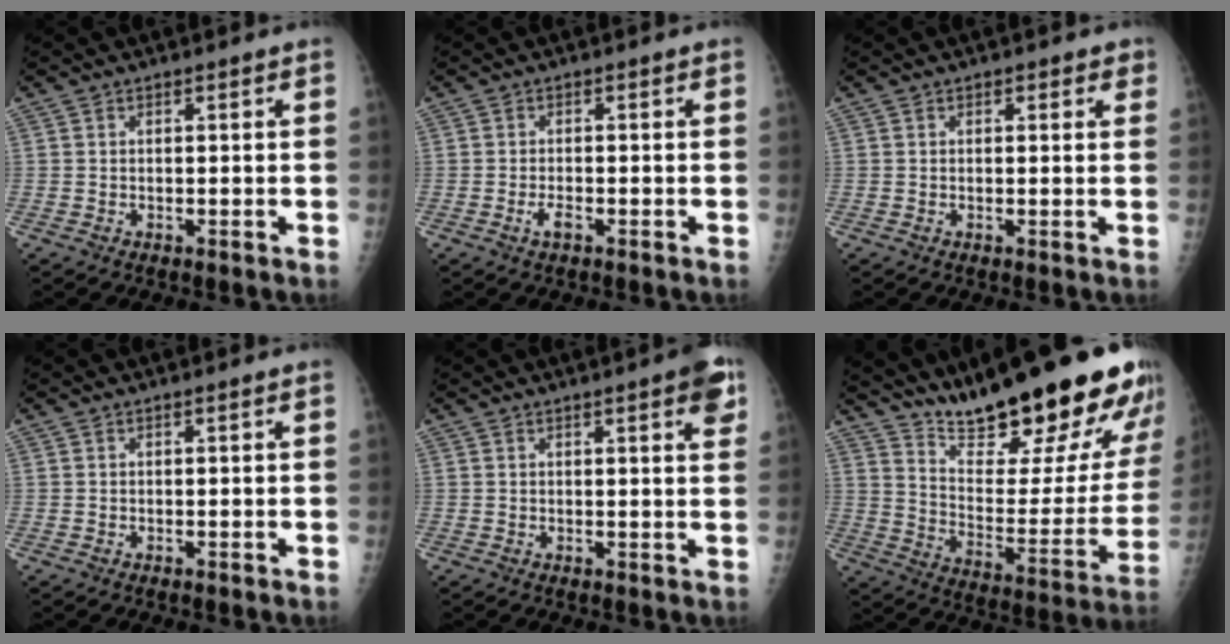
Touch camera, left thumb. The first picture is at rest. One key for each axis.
{"total": 1.9, "fx": -1.0, "fy": 0.8, "fz": 1.4, "tx": -0.027, "ty": 0.001, "tz": -0.018}
{"total": 2.1, "fx": 1.1, "fy": 1.2, "fz": 1.2, "tx": 0.006, "ty": -0.002, "tz": 0.010}
{"total": 0.0}
{"total": 5.3, "fx": 2.6, "fy": 1.2, "fz": 4.4, "tx": -0.042, "ty": -0.005, "tz": 0.026}
{"total": 28.5, "fx": 21.9, "fy": 6.8, "fz": 16.9, "tx": -0.220, "ty": -0.114, "tz": 0.324}